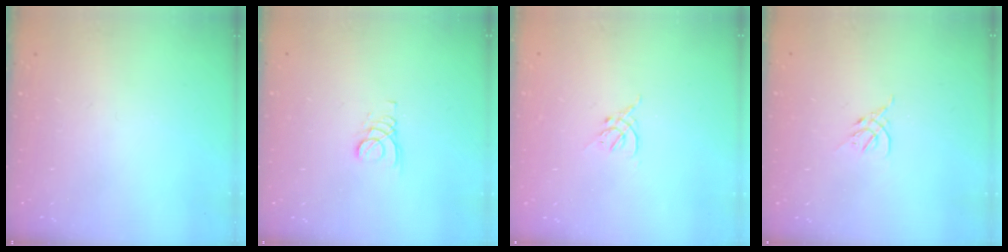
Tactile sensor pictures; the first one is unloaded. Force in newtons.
{"total": 2.1, "press": 2.1, "slide": 0.1}
{"total": 1.6, "press": 1.5, "slide": 0.6}
{"total": 2.6, "press": 2.5, "slide": 0.8}